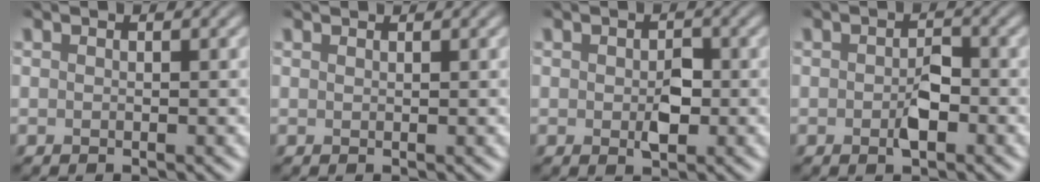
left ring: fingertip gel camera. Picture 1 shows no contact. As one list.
[{"total": 0.8, "force": [0.8, 0.1, 0.2], "torque": [-0.003, 0.001, 0.006]}, {"total": 2.1, "force": [-0.5, 1.3, 1.5], "torque": [-0.028, -0.002, -0.007]}, {"total": 2.1, "force": [-0.9, 1.1, 1.6], "torque": [-0.028, 0.002, -0.018]}]